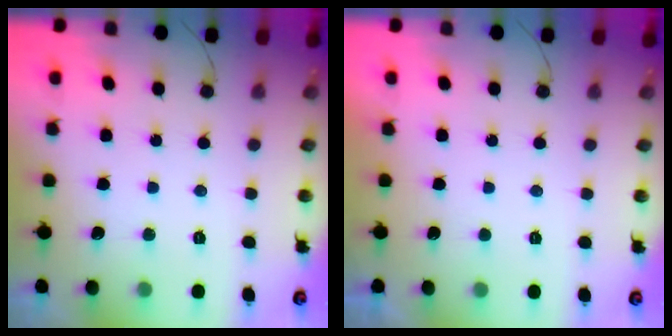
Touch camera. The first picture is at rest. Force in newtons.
{"total": 2.1, "press": 2.1, "slide": 0.4}